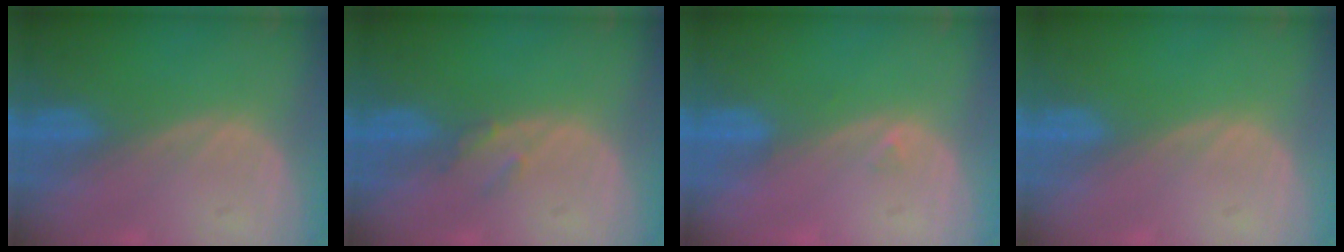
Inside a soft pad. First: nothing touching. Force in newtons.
{"total": 1.6, "press": 1.6, "slide": 0.2}
{"total": 0.5, "press": 0.5, "slide": 0.2}
{"total": 0.0}